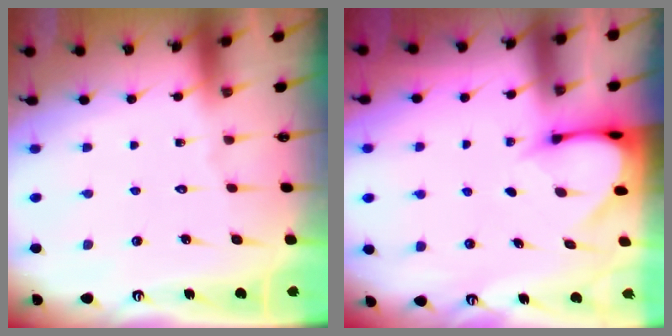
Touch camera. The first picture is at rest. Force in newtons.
{"total": 3.4, "press": 3.4, "slide": 0.3}